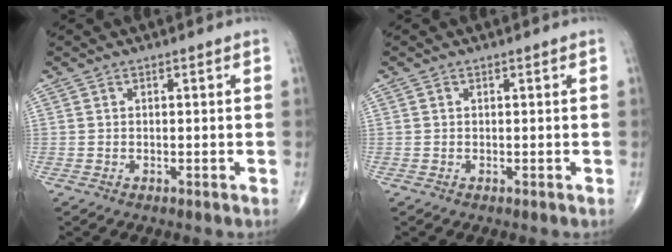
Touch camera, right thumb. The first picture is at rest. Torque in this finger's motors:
{"motor_torque": [-0.19, 0.03, -0.03, 0.05, 0.02]}